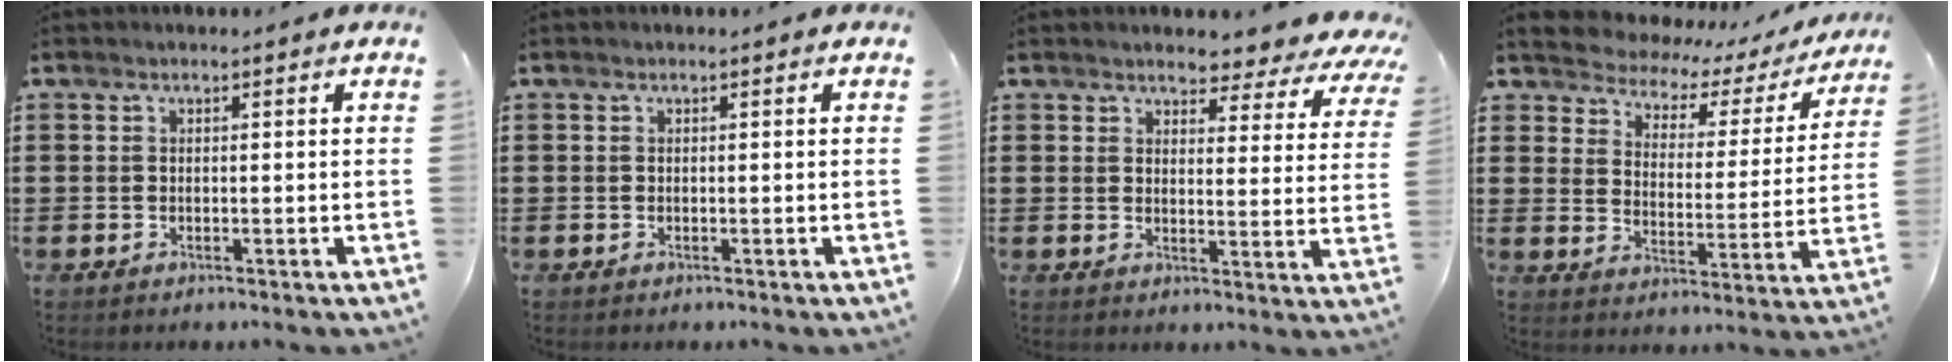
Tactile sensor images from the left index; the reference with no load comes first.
{"total": 0.0}
{"total": 3.7, "force": [3.6, 0.7, 0.8], "torque": [-0.028, -0.025, 0.058]}
{"total": 3.7, "force": [3.3, 1.4, 0.5], "torque": [-0.036, -0.027, 0.048]}